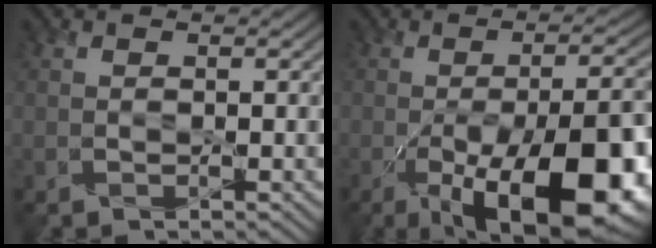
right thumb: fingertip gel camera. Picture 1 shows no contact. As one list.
[{"total": 16.9, "force": [-5.9, 6.4, 14.4], "torque": [-0.193, -0.018, -0.072]}]